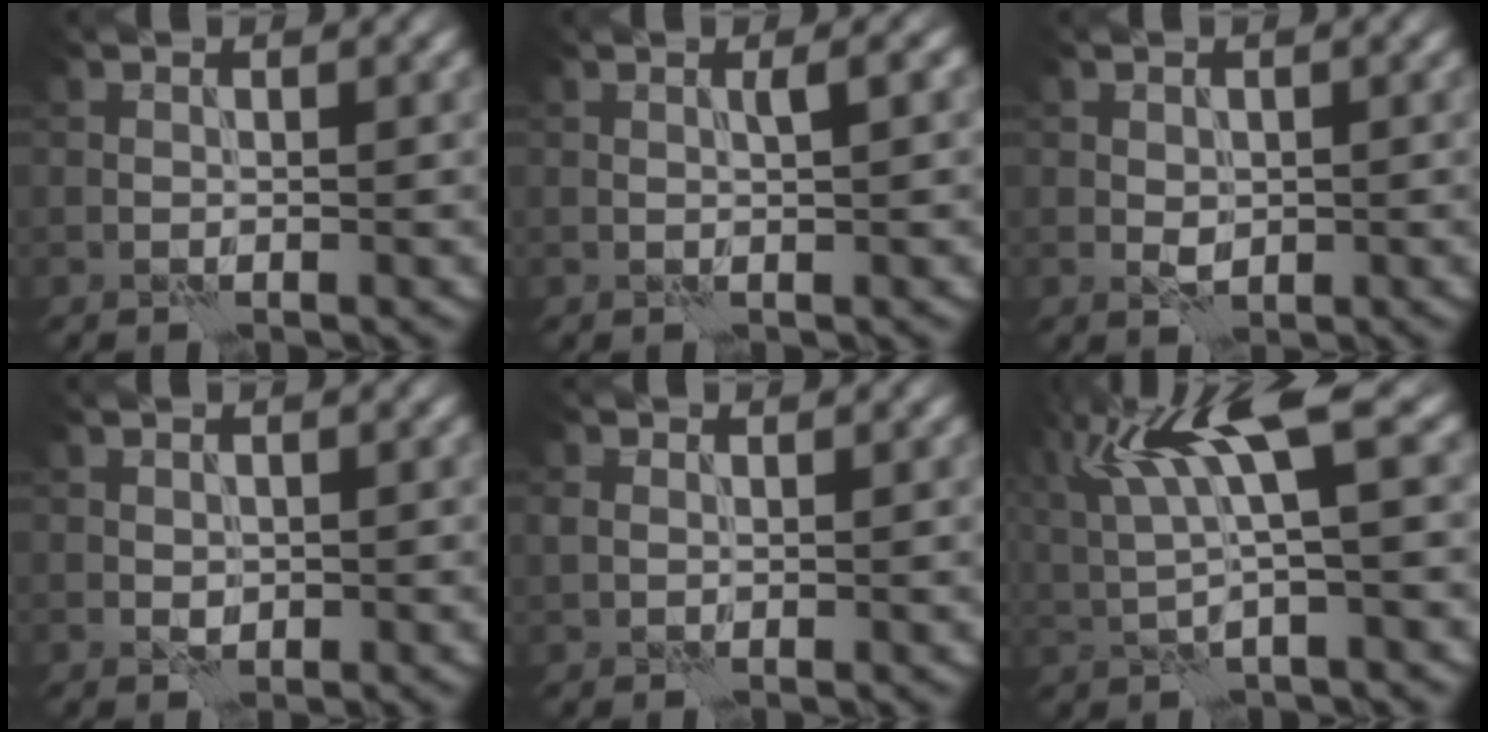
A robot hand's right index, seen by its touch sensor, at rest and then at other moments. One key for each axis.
{"total": 1.4, "fx": 0.4, "fy": -0.1, "fz": 1.4, "tx": -0.021, "ty": 0.005, "tz": 0.005}
{"total": 1.6, "fx": 0.0, "fy": 1.1, "fz": 1.1, "tx": -0.020, "ty": -0.002, "tz": 0.002}
{"total": 1.1, "fx": 0.0, "fy": 0.9, "fz": 0.6, "tx": -0.013, "ty": -0.002, "tz": 0.002}
{"total": 1.2, "fx": 0.1, "fy": 1.1, "fz": 0.5, "tx": -0.013, "ty": 0.001, "tz": 0.000}
{"total": 7.7, "fx": 2.9, "fy": 1.4, "fz": 7.0, "tx": -0.141, "ty": 0.013, "tz": 0.059}